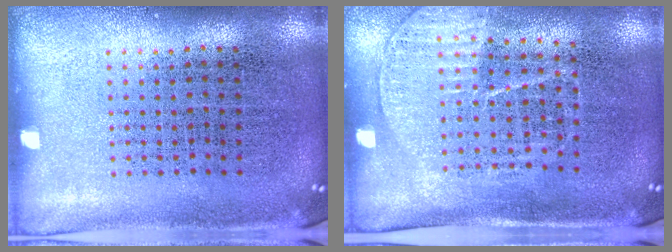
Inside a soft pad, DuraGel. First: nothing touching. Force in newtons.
{"total": 1.5, "press": 1.3, "slide": 0.8}